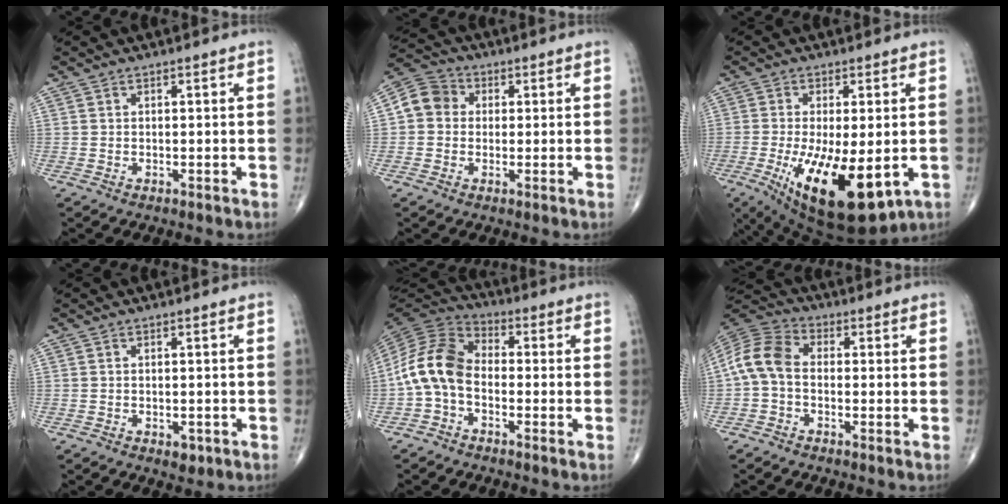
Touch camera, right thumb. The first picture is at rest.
{"total": 6.5, "force": [0.5, 5.8, 2.9], "torque": [-0.041, 0.019, -0.004]}
{"total": 17.2, "force": [-4.9, 6.5, 15.2], "torque": [-0.258, -0.026, -0.057]}
{"total": 1.9, "force": [-0.8, 1.2, 1.3], "torque": [-0.007, 0.002, -0.007]}
{"total": 10.7, "force": [-2.1, 7.1, 7.7], "torque": [-0.145, 0.036, -0.059]}
{"total": 8.5, "force": [-0.8, 5.8, 6.3], "torque": [-0.123, 0.025, -0.033]}